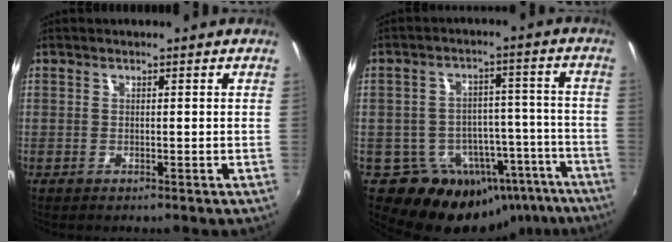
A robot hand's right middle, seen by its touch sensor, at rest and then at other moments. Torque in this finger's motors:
{"motor_torque": [0.98, -1.15, 0.13, 0.03]}